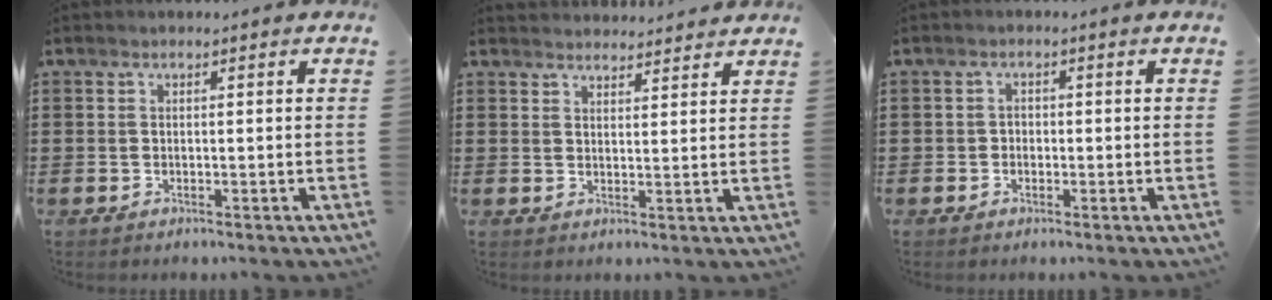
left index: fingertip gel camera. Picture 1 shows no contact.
{"total": 2.9, "force": [2.8, 0.3, -0.2], "torque": [-0.004, -0.009, 0.054]}
{"total": 1.1, "force": [-0.4, 1.0, 0.4], "torque": [-0.010, 0.003, -0.009]}